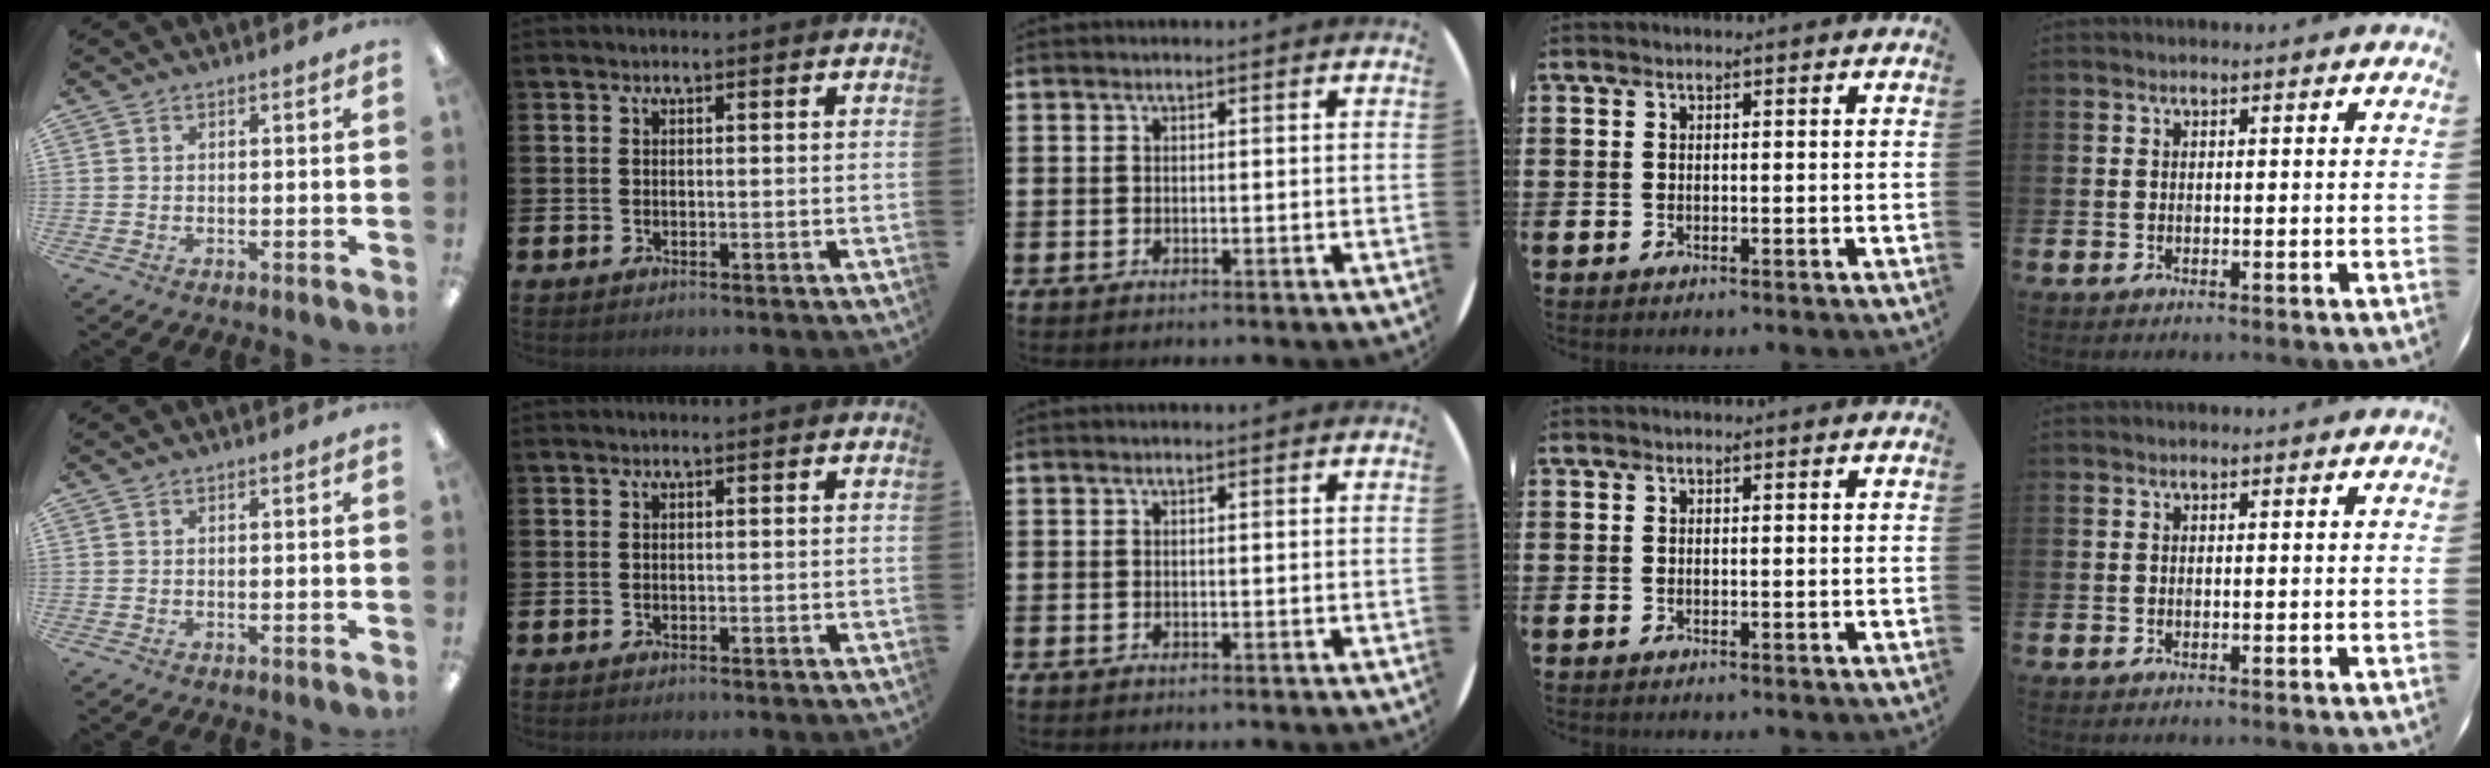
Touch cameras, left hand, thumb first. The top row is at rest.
{}